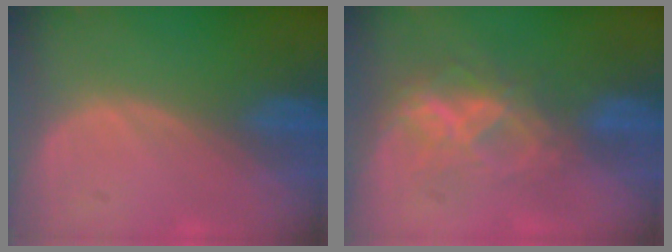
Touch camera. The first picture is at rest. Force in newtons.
{"total": 7.1, "press": 6.2, "slide": 3.6}